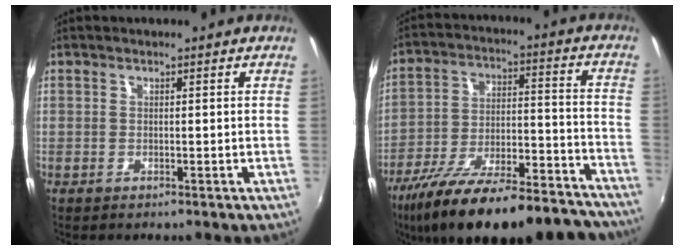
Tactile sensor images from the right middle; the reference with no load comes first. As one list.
[{"total": 28.3, "force": [-22.9, 8.1, 14.6], "torque": [-0.249, -0.029, -0.327]}]